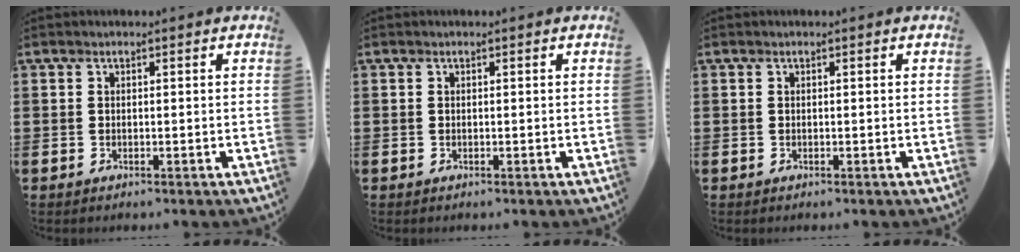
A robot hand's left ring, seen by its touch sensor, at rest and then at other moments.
{"total": 0.0}
{"total": 0.0}